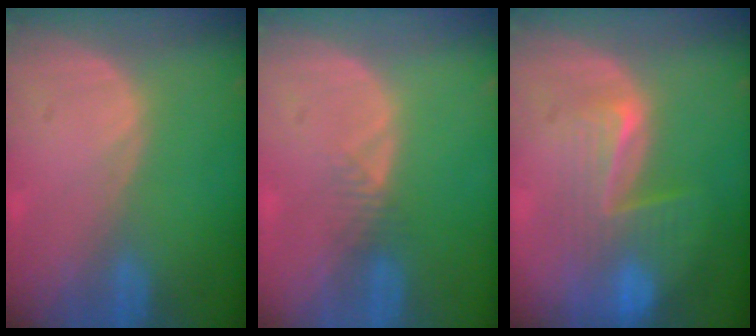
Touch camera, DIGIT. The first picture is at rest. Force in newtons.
{"total": 1.6, "press": 1.4, "slide": 0.9}
{"total": 8.1, "press": 7.0, "slide": 4.1}